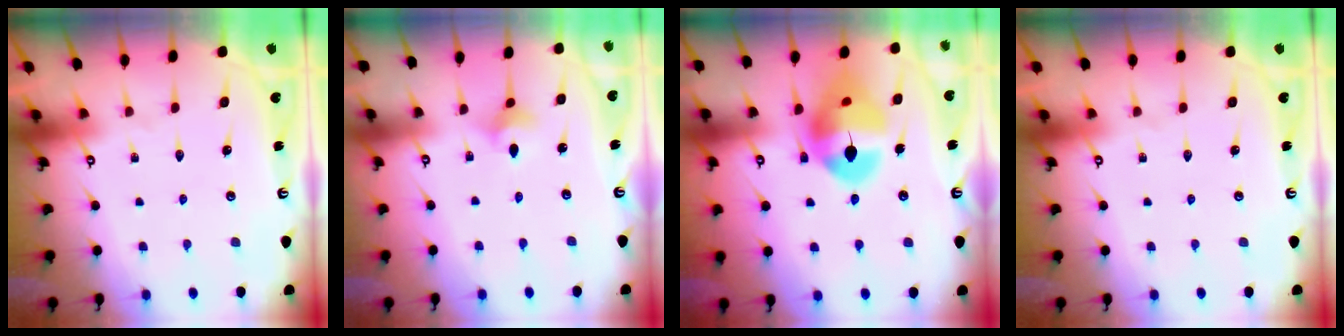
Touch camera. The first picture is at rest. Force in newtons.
{"total": 4.0, "press": 4.0, "slide": 0.6}
{"total": 16.1, "press": 16.0, "slide": 2.1}
{"total": 0.0}